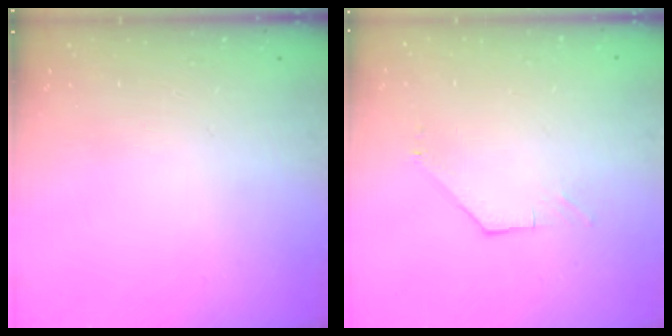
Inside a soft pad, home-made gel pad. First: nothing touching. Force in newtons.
{"total": 1.0, "press": 0.9, "slide": 0.2}